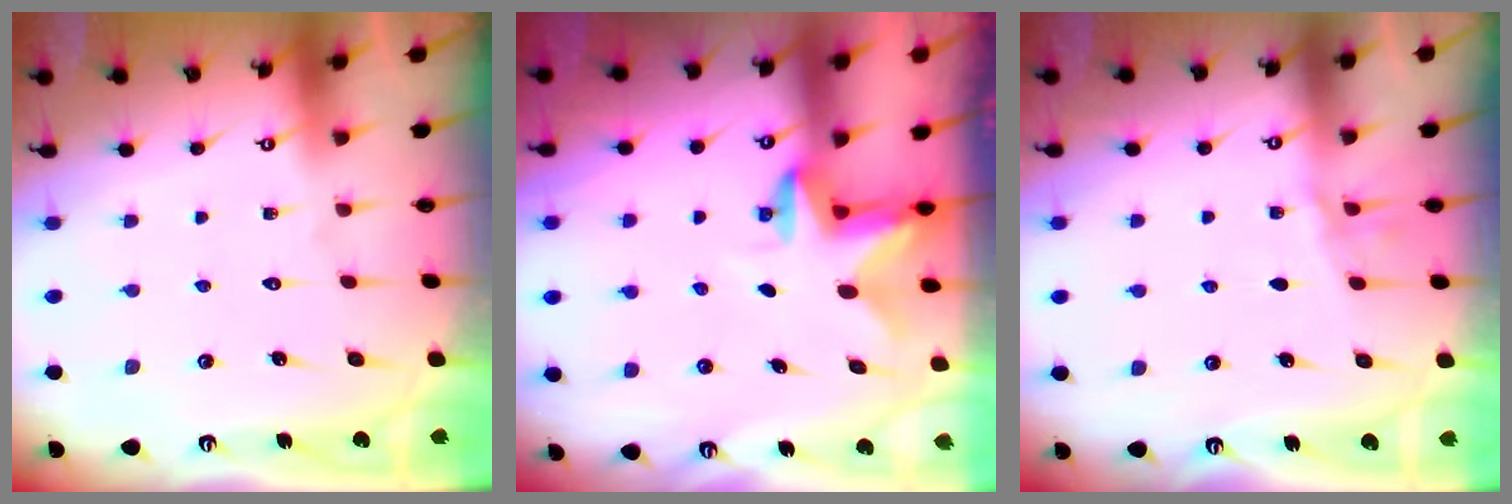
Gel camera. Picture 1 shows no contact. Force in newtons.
{"total": 2.8, "press": 2.8, "slide": 0.5}
{"total": 2.6, "press": 2.6, "slide": 0.4}